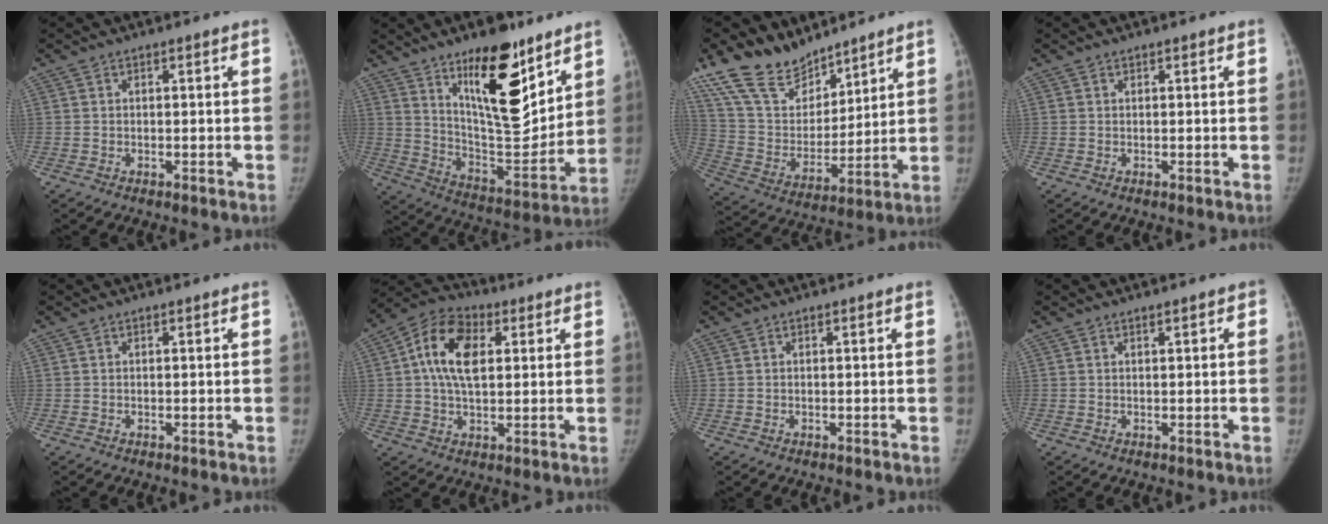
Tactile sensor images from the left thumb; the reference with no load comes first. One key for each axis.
{"total": 20.6, "fx": 12.2, "fy": 7.6, "fz": 14.8, "tx": -0.181, "ty": -0.091, "tz": 0.208}
{"total": 17.8, "fx": 14.1, "fy": 8.6, "fz": 6.7, "tx": -0.089, "ty": -0.057, "tz": 0.274}
{"total": 0.0}
{"total": 0.0}
{"total": 12.0, "fx": 2.7, "fy": 7.1, "fz": 9.2, "tx": -0.155, "ty": 0.010, "tz": 0.039}
{"total": 0.0}
{"total": 0.8, "fx": 0.3, "fy": 0.3, "fz": 0.6, "tx": -0.006, "ty": 0.001, "tz": 0.003}